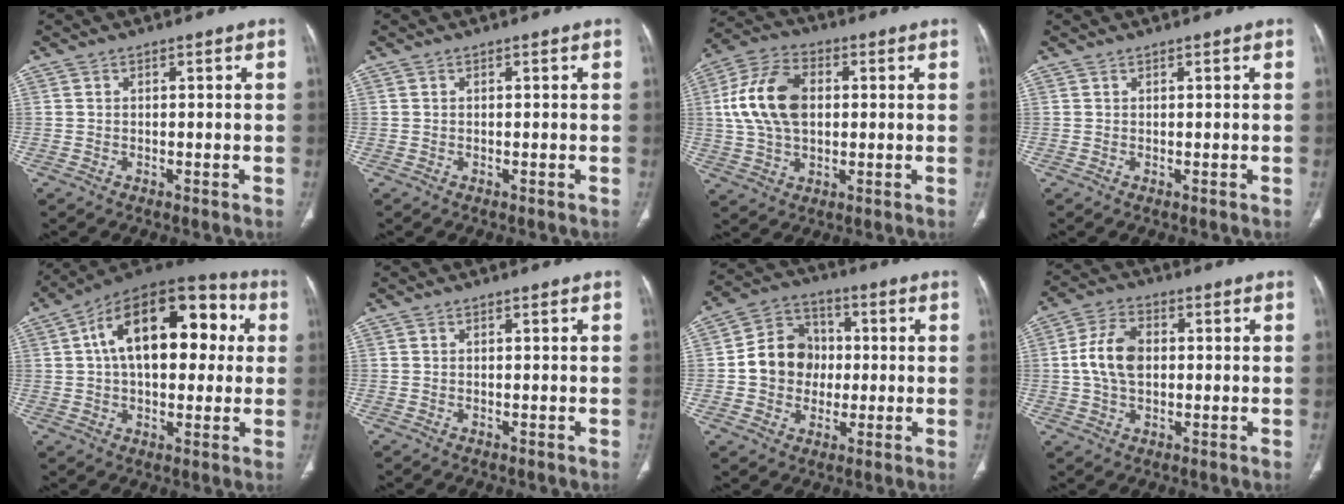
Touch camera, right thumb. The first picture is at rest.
{"total": 0.0}
{"total": 13.9, "force": [1.6, 8.9, 10.6], "torque": [-0.199, 0.016, 0.027]}
{"total": 0.0}
{"total": 22.4, "force": [4.5, 12.5, 18.1], "torque": [-0.250, 0.038, 0.058]}
{"total": 0.0}
{"total": 11.5, "force": [-0.2, 10.1, 5.6], "torque": [-0.061, 0.023, -0.011]}
{"total": 8.8, "force": [0.4, 5.7, 6.7], "torque": [-0.126, 0.013, 0.005]}